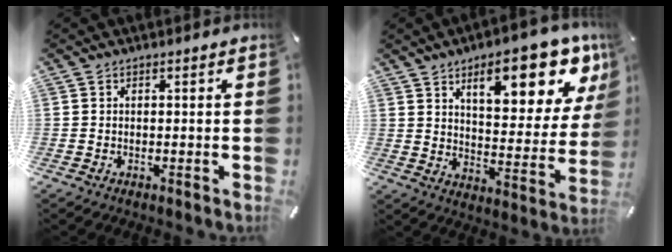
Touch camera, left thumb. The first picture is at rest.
{"total": 17.0, "force": [10.3, 6.5, 11.9], "torque": [-0.151, -0.063, 0.163]}